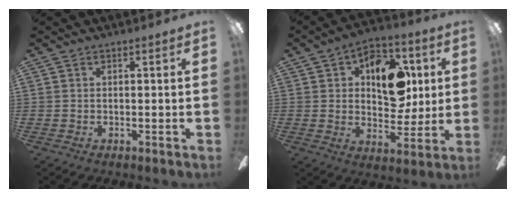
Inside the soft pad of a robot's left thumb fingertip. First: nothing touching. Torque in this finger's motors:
{"motor_torque": [0.36, 0.30, -0.11, 0.11, 0.10]}